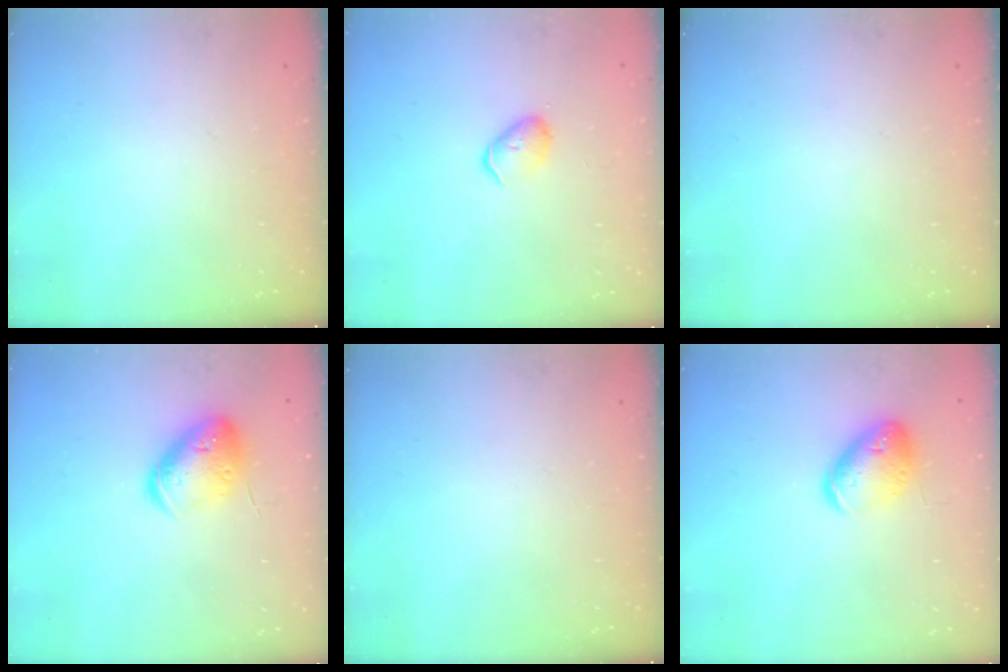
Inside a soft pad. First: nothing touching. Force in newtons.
{"total": 4.5, "press": 4.4, "slide": 0.6}
{"total": 0.0}
{"total": 14.8, "press": 14.7, "slide": 2.0}
{"total": 0.0}
{"total": 13.8, "press": 13.7, "slide": 2.1}